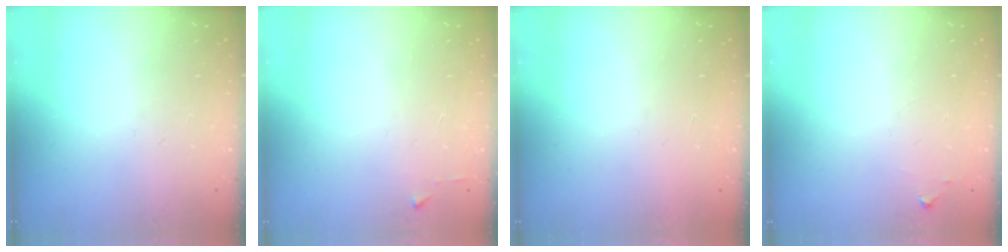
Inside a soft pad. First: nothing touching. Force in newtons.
{"total": 2.4, "press": 2.4, "slide": 0.3}
{"total": 1.7, "press": 1.7, "slide": 0.1}
{"total": 5.0, "press": 5.0, "slide": 0.7}